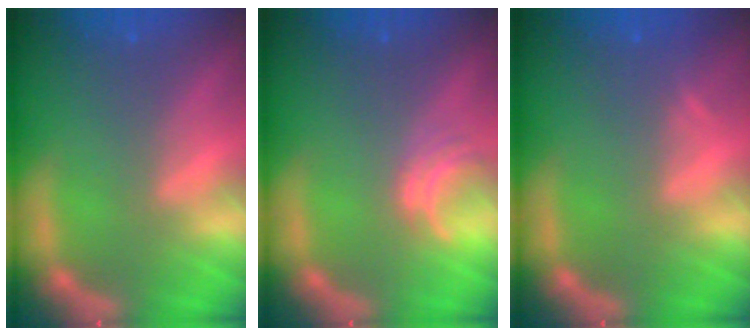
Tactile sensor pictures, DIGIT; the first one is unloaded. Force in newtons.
{"total": 2.0}
{"total": 0.9}